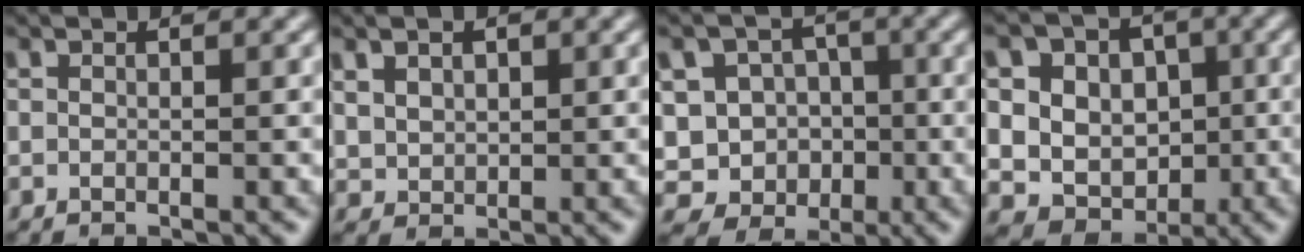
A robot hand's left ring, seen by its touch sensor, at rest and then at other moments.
{"total": 3.1, "force": [1.7, 2.1, 1.6], "torque": [-0.036, 0.013, 0.026]}
{"total": 7.7, "force": [-1.4, 7.2, 2.5], "torque": [-0.043, 0.020, -0.052]}
{"total": 11.1, "force": [2.5, 9.8, 4.7], "torque": [-0.095, 0.029, 0.034]}